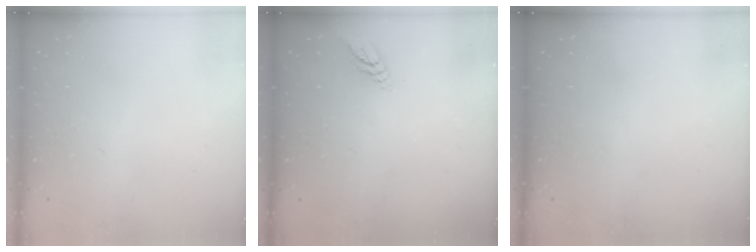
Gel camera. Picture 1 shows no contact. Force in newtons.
{"total": 4.7, "press": 4.6, "slide": 0.4}
{"total": 0.0}